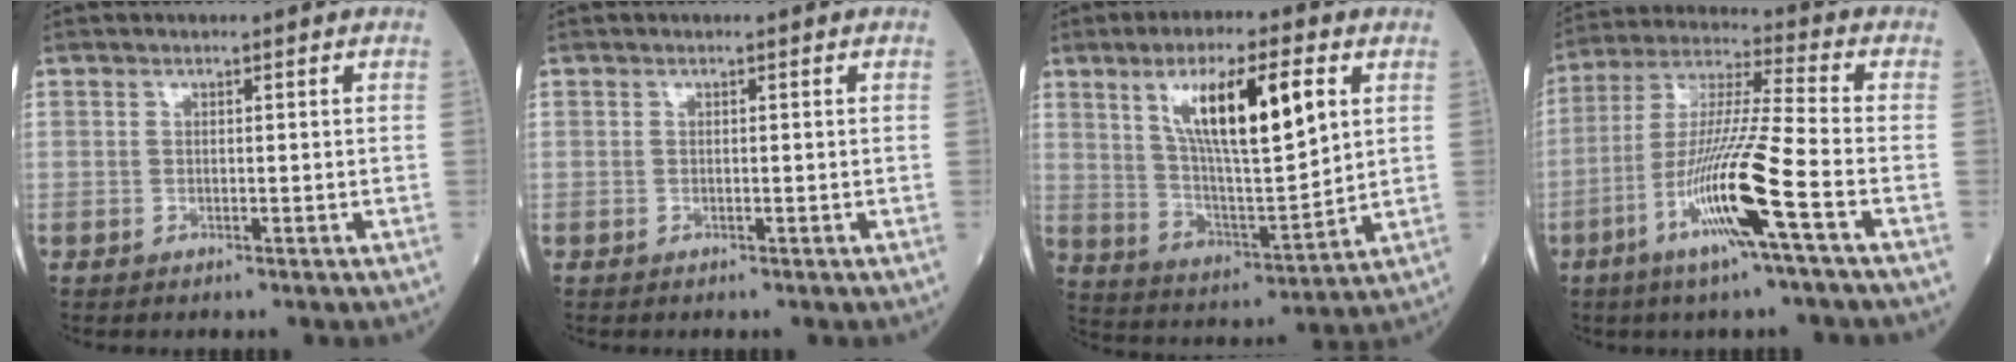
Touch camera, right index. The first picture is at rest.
{"total": 0.0}
{"total": 15.3, "force": [5.8, 3.3, 13.8], "torque": [-0.248, 0.003, 0.105]}
{"total": 14.2, "force": [-5.9, -0.9, 12.9], "torque": [-0.258, -0.010, -0.115]}